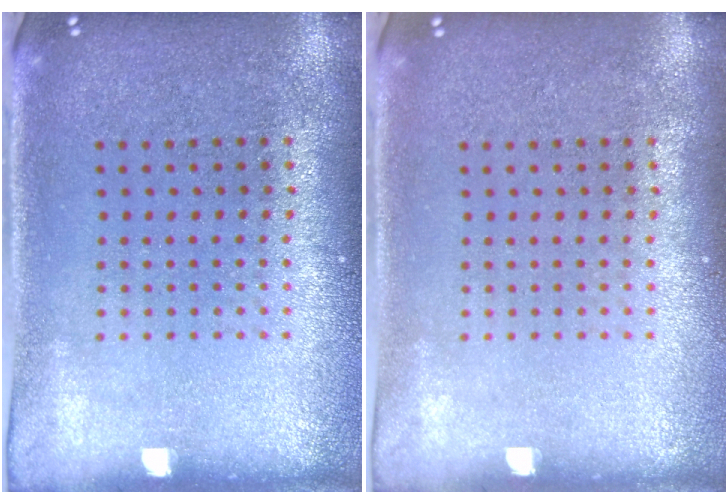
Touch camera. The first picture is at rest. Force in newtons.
{"total": 0.0}